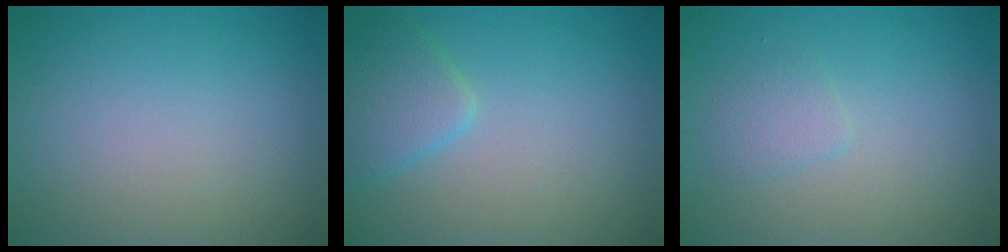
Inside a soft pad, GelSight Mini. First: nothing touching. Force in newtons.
{"total": 2.7, "press": 2.7, "slide": 0.1}
{"total": 1.4, "press": 1.4, "slide": 0.1}